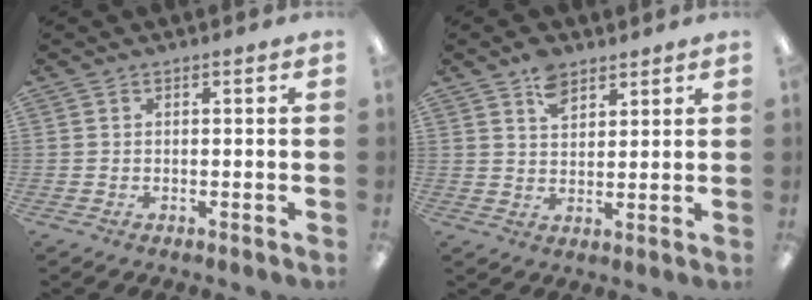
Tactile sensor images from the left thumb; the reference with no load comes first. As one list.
[{"total": 6.0, "force": [4.3, 3.3, 2.5], "torque": [-0.046, -0.012, 0.078]}]